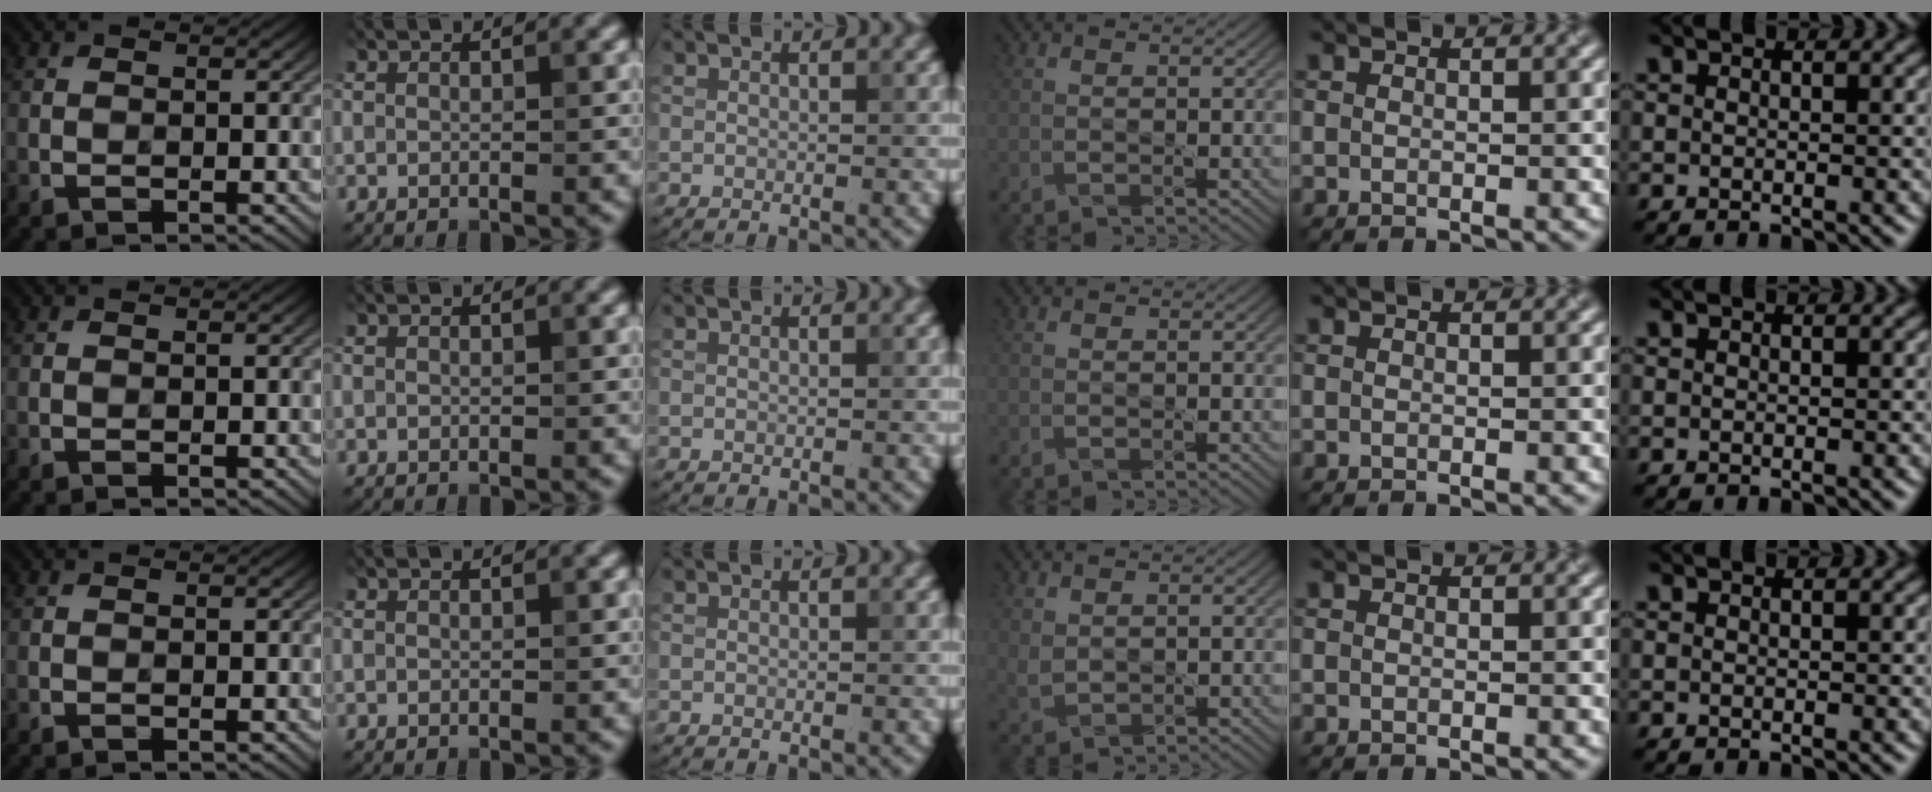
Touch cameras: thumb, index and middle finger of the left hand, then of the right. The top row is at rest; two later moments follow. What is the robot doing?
{"motion": "pour", "object": "kettle"}